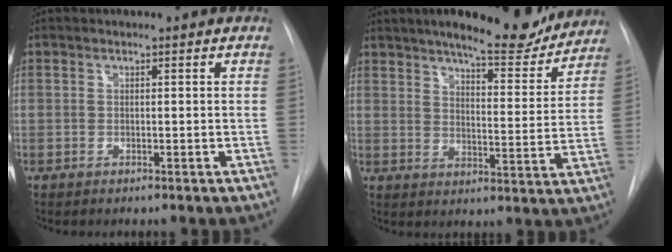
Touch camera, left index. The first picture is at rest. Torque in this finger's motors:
{"motor_torque": [0.36, -0.72, 0.82, 0.18]}